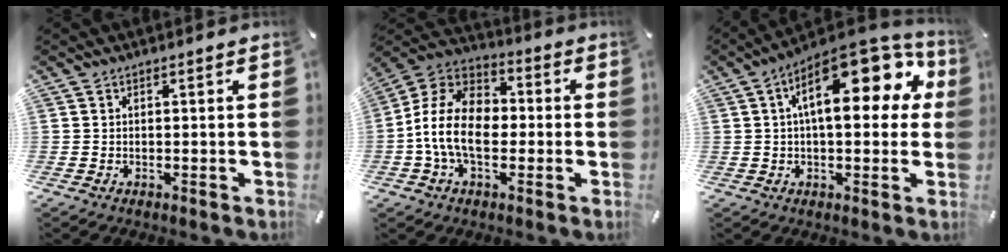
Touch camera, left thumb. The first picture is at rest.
{"total": 13.8, "force": [-3.3, 9.4, 9.6], "torque": [-0.215, 0.024, -0.062]}
{"total": 19.5, "force": [6.6, 9.0, 16.0], "torque": [-0.227, -0.032, 0.107]}